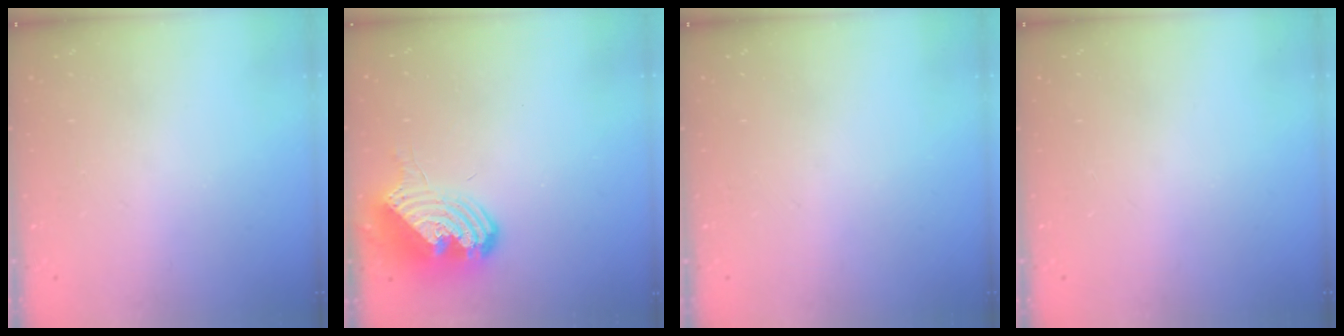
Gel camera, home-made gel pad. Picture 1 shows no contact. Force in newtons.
{"total": 13.5, "press": 13.5, "slide": 1.5}
{"total": 0.0}
{"total": 0.0}